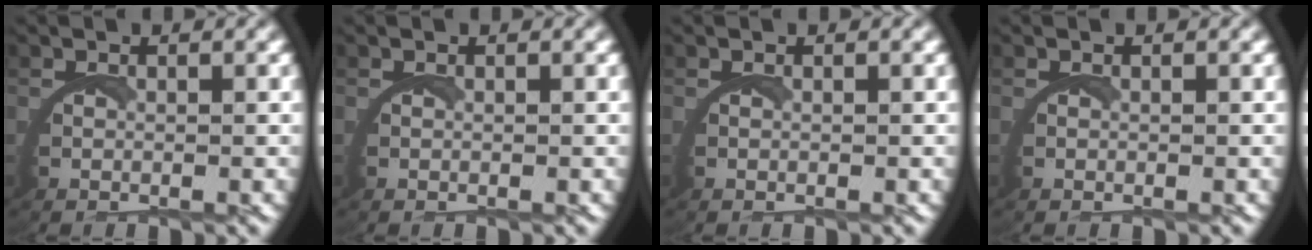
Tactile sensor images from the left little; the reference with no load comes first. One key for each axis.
{"total": 0.0}
{"total": 0.0}
{"total": 0.0}